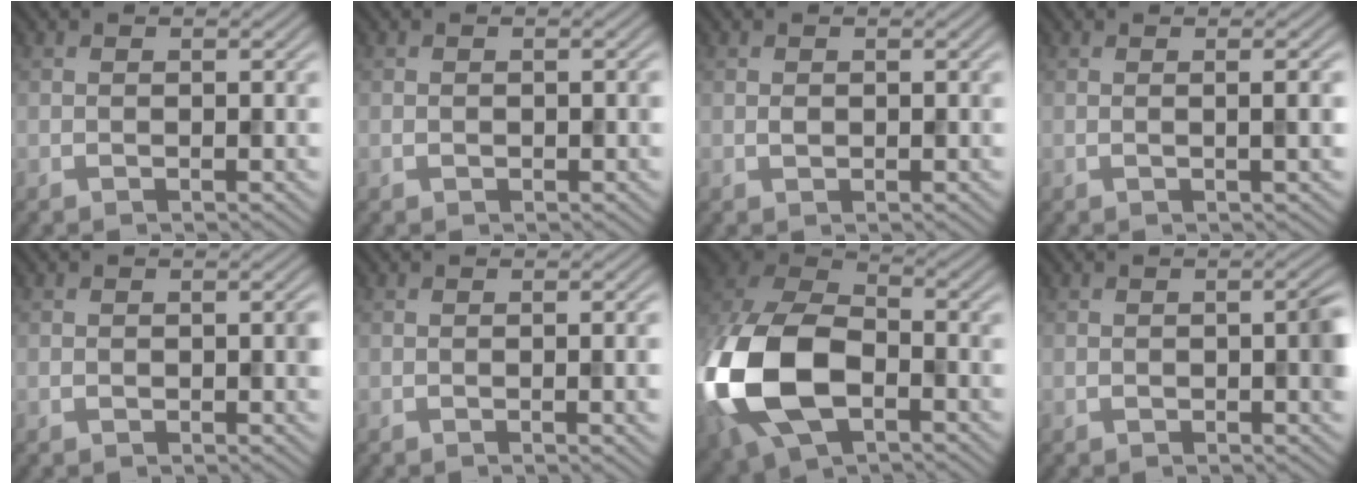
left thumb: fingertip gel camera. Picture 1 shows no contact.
{"total": 1.1, "force": [-0.3, 0.7, 0.7], "torque": [-0.014, -0.003, -0.004]}
{"total": 0.7, "force": [0.1, 0.5, 0.4], "torque": [-0.009, -0.002, 0.000]}
{"total": 2.3, "force": [0.1, 0.4, 2.2], "torque": [-0.031, 0.007, -0.003]}
{"total": 1.4, "force": [-0.3, 0.9, 1.1], "torque": [-0.017, -0.002, -0.003]}
{"total": 3.3, "force": [-0.4, 0.9, 3.2], "torque": [-0.043, 0.000, -0.004]}
{"total": 17.8, "force": [-4.8, 11.2, 13.0], "torque": [-0.337, -0.038, -0.088]}
{"total": 2.4, "force": [-0.2, 0.7, 2.3], "torque": [-0.035, 0.001, -0.003]}